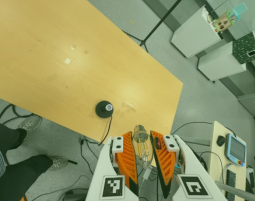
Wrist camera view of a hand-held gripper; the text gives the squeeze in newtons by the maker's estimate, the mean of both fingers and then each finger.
{"total": 20.5, "left": 21.8, "right": 19.2}